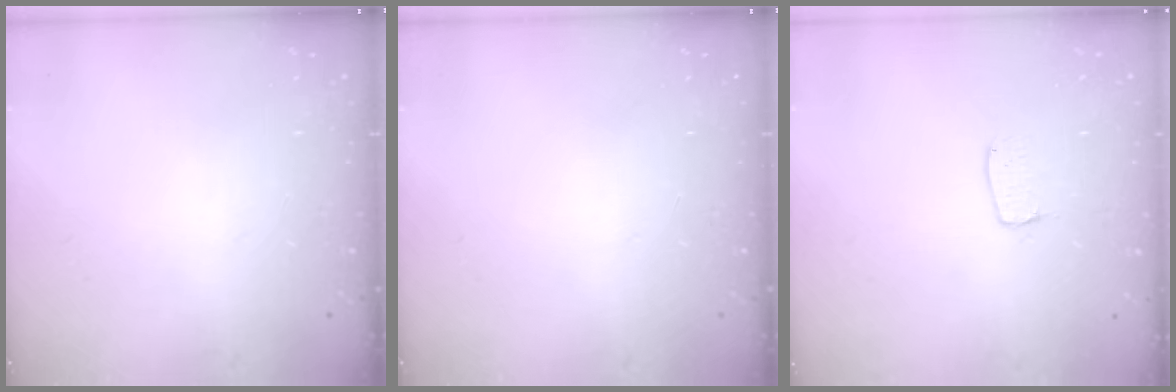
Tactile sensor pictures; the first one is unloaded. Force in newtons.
{"total": 0.0}
{"total": 4.8, "press": 4.8, "slide": 0.3}